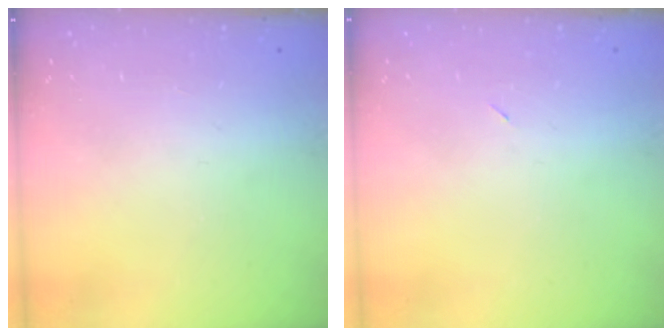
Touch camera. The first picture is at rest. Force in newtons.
{"total": 2.3, "press": 1.9, "slide": 1.2}